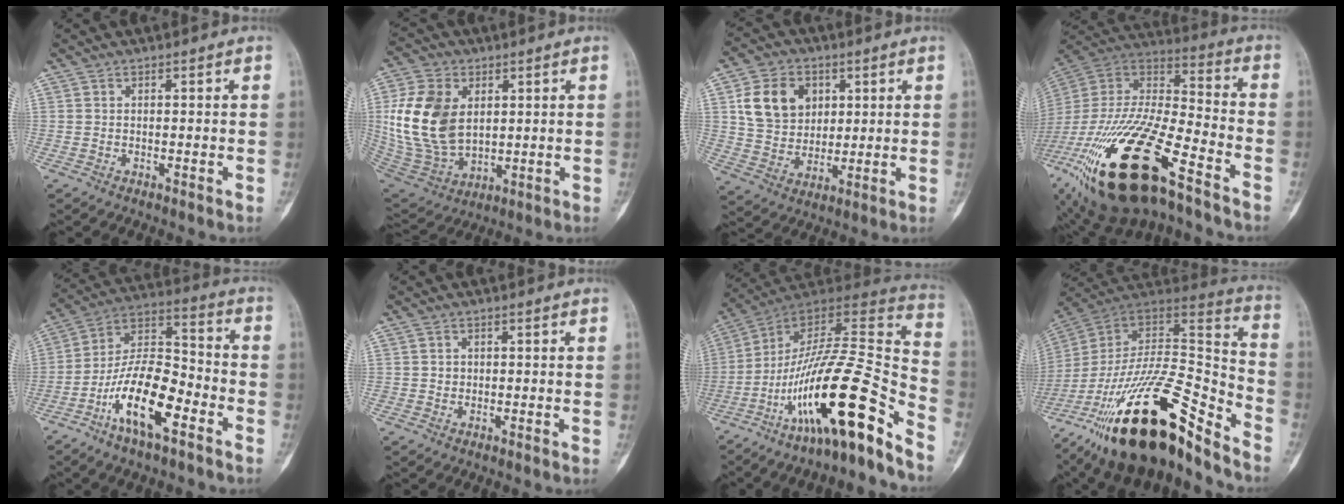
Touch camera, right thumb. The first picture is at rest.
{"total": 17.6, "force": [2.9, 12.0, 12.5], "torque": [-0.232, -0.011, 0.070]}
{"total": 12.3, "force": [3.8, 9.7, 6.5], "torque": [-0.083, -0.007, 0.073]}
{"total": 33.8, "force": [-17.9, 12.1, 26.0], "torque": [-0.552, 0.019, -0.313]}
{"total": 16.1, "force": [-7.6, 6.1, 12.9], "torque": [-0.232, 0.062, -0.140]}
{"total": 1.2, "force": [0.0, 1.2, 0.3], "torque": [0.009, 0.006, 0.000]}
{"total": 25.4, "force": [-15.0, 4.6, 20.0], "torque": [-0.325, 0.087, -0.250]}
{"total": 30.5, "force": [-19.8, 9.2, 21.3], "torque": [-0.344, 0.079, -0.334]}